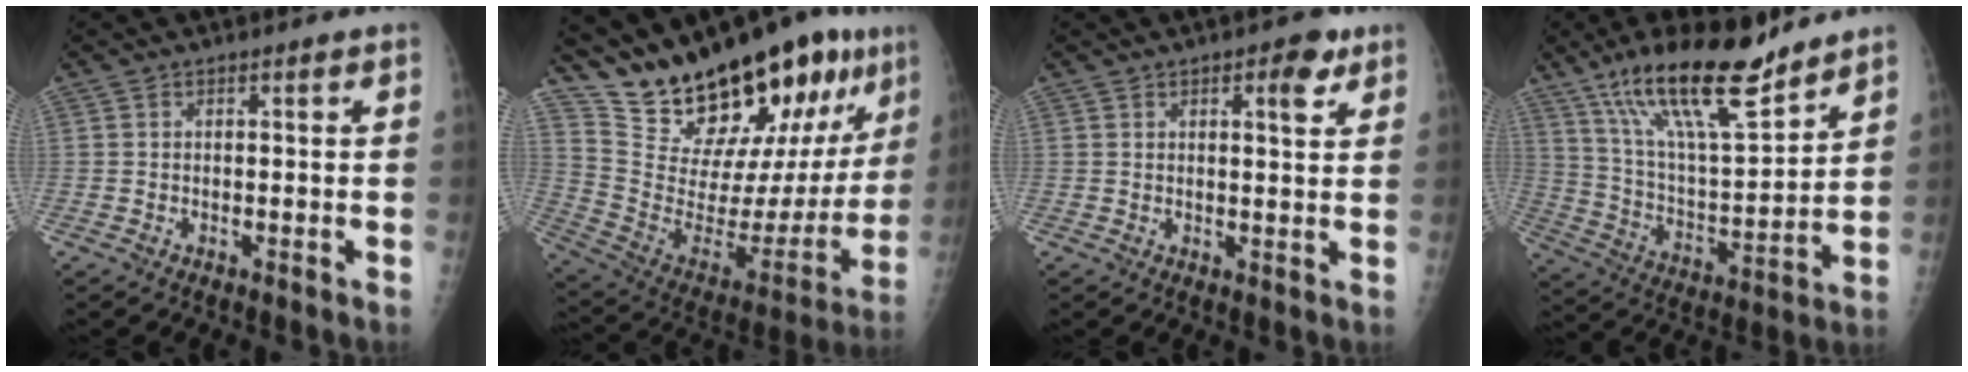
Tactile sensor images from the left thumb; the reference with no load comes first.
{"total": 28.3, "force": [20.8, 9.4, 16.8], "torque": [-0.231, -0.102, 0.332]}
{"total": 4.9, "force": [2.6, 1.9, 3.7], "torque": [-0.037, -0.009, 0.029]}
{"total": 20.5, "force": [14.6, 5.4, 13.3], "torque": [-0.208, -0.070, 0.263]}